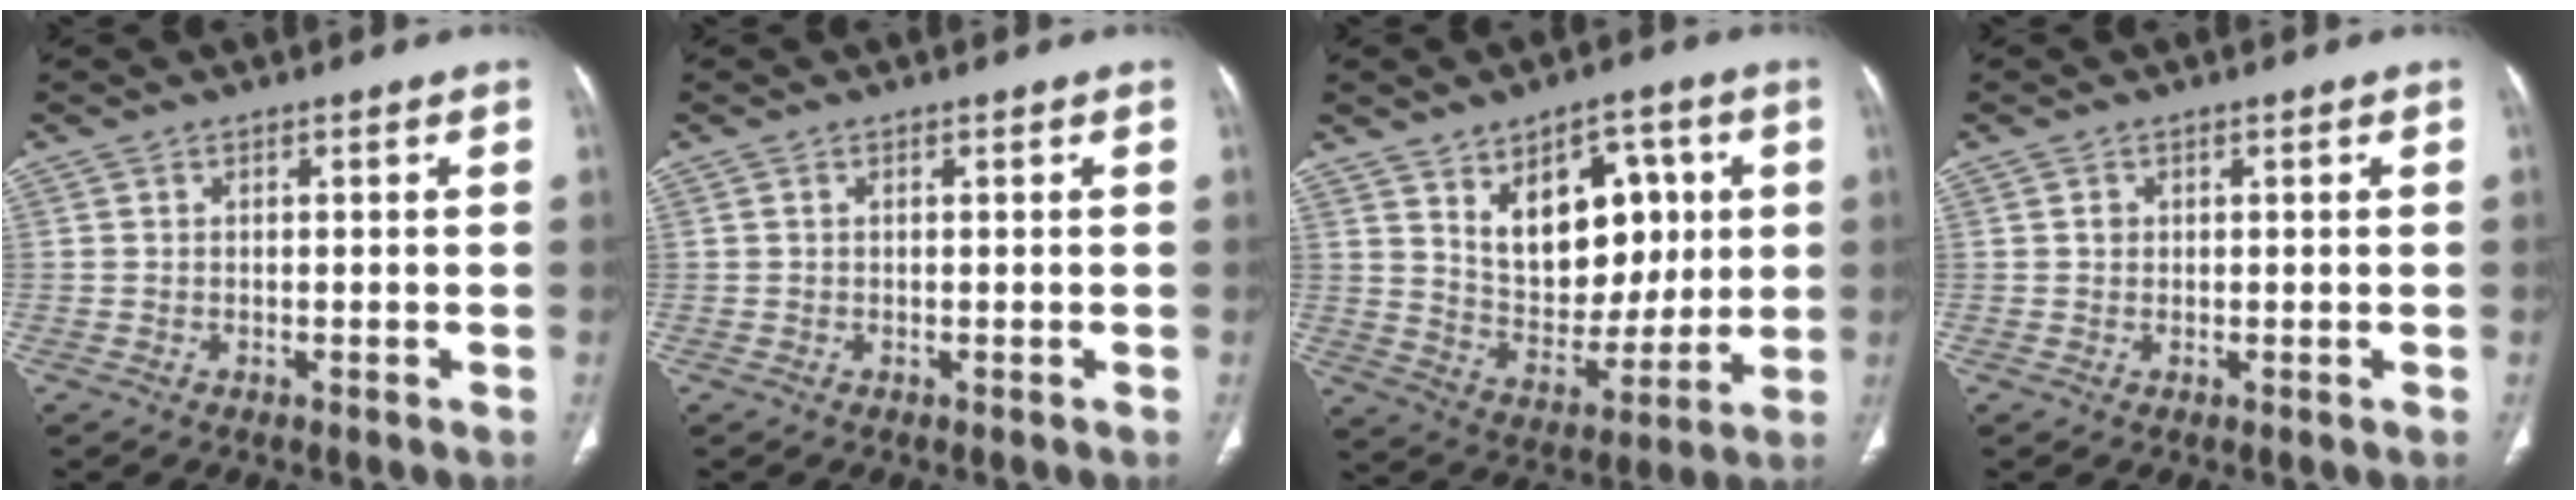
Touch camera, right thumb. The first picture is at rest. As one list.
[{"total": 0.0}, {"total": 16.8, "force": [5.1, 10.7, 12.0], "torque": [-0.123, -0.022, 0.097]}, {"total": 0.8, "force": [0.1, 0.8, 0.3], "torque": [-0.001, 0.003, 0.001]}]